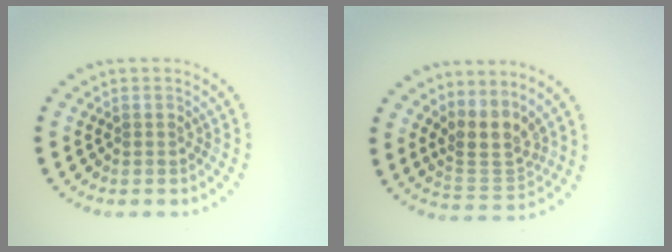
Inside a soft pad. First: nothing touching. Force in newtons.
{"total": 3.0, "press": 2.1, "slide": 2.1}